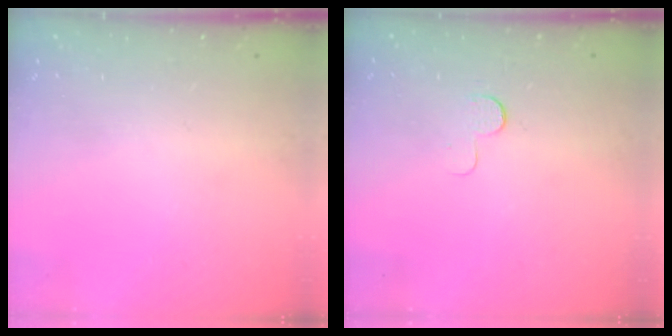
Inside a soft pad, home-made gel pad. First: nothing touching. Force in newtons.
{"total": 3.9, "press": 3.9, "slide": 0.4}